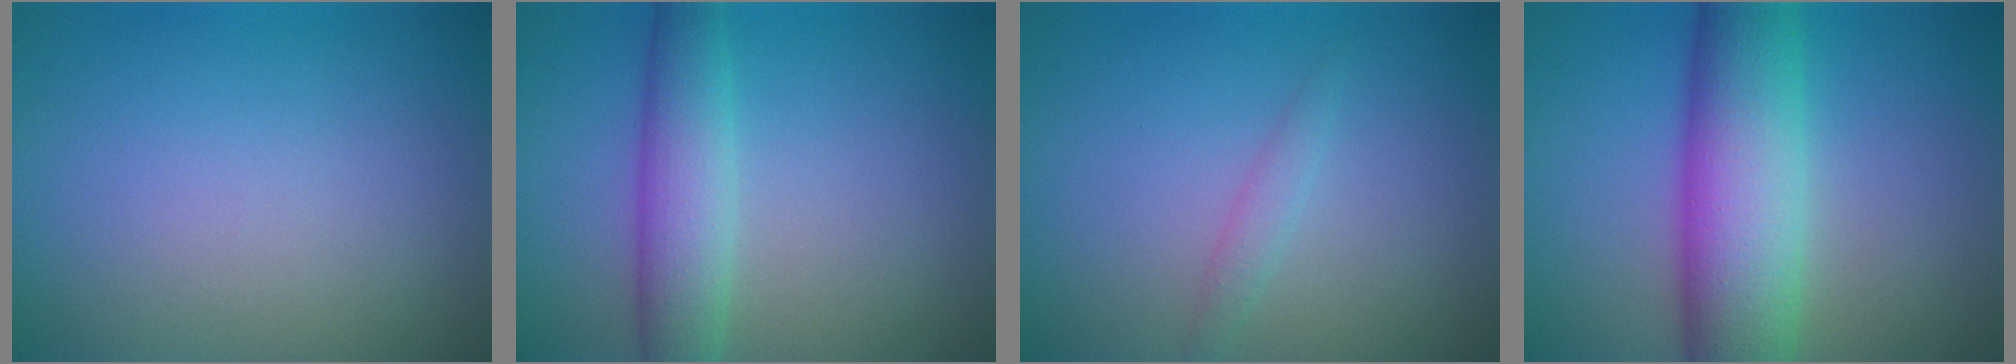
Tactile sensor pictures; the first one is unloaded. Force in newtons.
{"total": 4.6, "press": 4.6, "slide": 0.1}
{"total": 1.2, "press": 1.2, "slide": 0.1}
{"total": 10.1, "press": 10.1, "slide": 0.4}